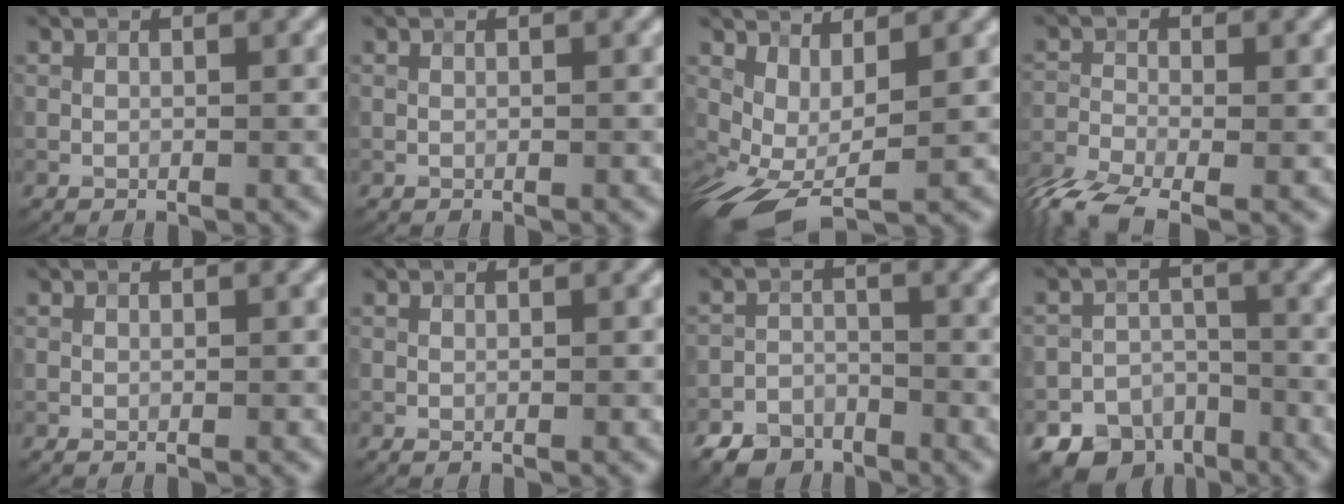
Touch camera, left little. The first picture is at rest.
{"total": 0.0}
{"total": 5.1, "force": [-0.1, 2.6, 4.3], "torque": [-0.105, -0.013, 0.003]}
{"total": 5.8, "force": [-4.4, 1.9, 3.2], "torque": [-0.075, -0.015, -0.099]}
{"total": 0.0}
{"total": 0.0}
{"total": 4.2, "force": [-3.5, 2.3, 0.6], "torque": [-0.006, -0.004, -0.059]}
{"total": 8.6, "force": [-5.8, 6.0, 1.7], "torque": [-0.007, -0.017, -0.091]}